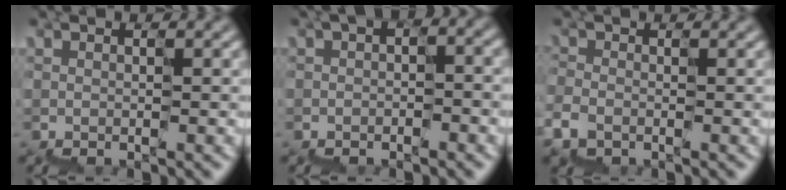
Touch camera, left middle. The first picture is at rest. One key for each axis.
{"total": 1.7, "fx": -0.6, "fy": 0.9, "fz": 1.3, "tx": -0.017, "ty": 0.003, "tz": -0.012}
{"total": 1.3, "fx": -1.2, "fy": 0.2, "fz": -0.2, "tx": 0.022, "ty": 0.001, "tz": -0.025}